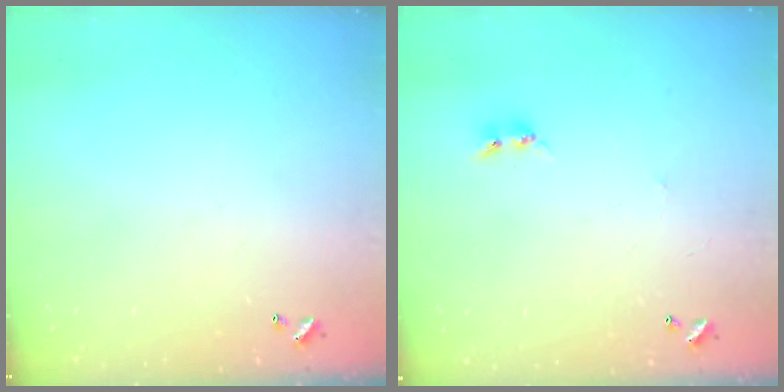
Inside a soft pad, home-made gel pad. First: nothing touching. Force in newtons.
{"total": 2.5, "press": 2.5, "slide": 0.4}